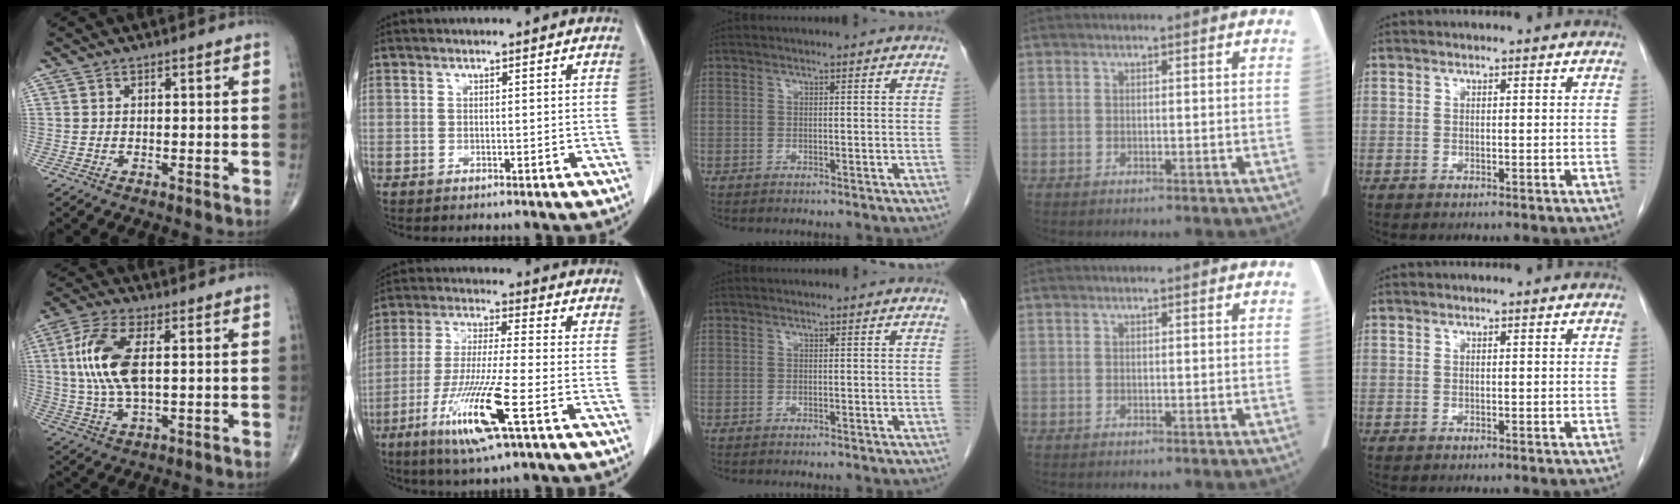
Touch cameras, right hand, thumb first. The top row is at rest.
{"thumb": {"total": 12.6, "force": [1.9, 5.5, 11.2], "torque": [-0.248, 0.003, 0.039]}, "index": {"total": 12.9, "force": [-5.7, 0.2, 11.6], "torque": [-0.236, -0.025, -0.104]}}